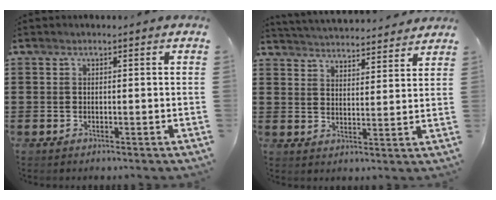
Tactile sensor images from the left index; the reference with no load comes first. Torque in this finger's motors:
{"motor_torque": [1.12, -1.03, 0.80, 0.15]}